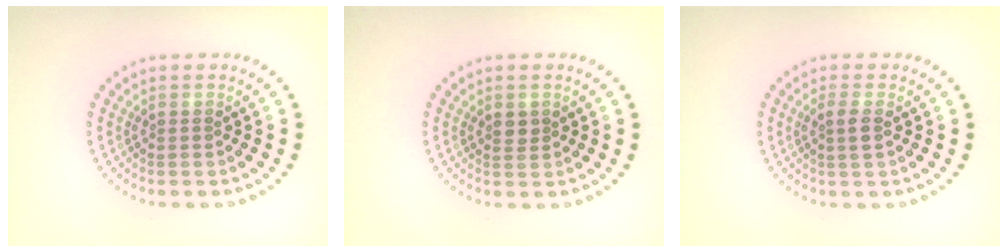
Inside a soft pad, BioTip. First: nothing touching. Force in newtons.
{"total": 1.2, "press": 1.0, "slide": 0.5}
{"total": 1.5, "press": 1.4, "slide": 0.4}